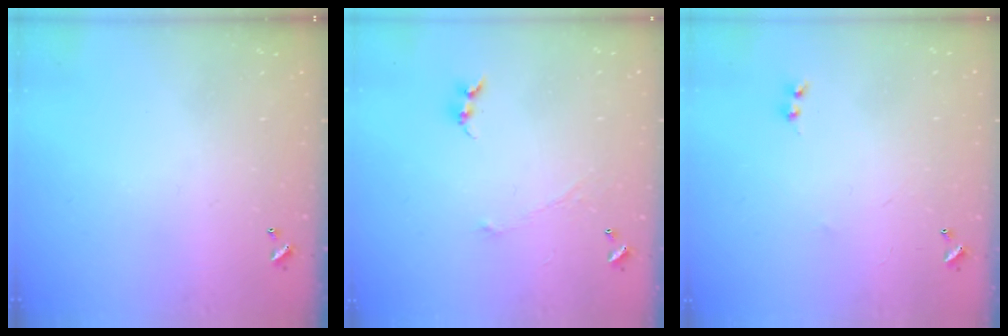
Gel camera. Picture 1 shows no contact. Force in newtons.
{"total": 0.0}
{"total": 2.0, "press": 2.0, "slide": 0.5}